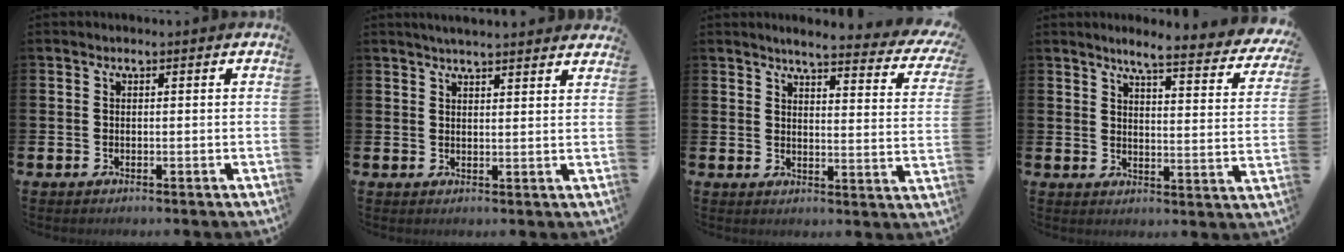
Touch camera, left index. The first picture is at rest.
{"total": 3.4, "force": [3.3, -0.1, 0.6], "torque": [-0.012, -0.014, 0.059]}
{"total": 3.9, "force": [3.6, 0.3, 1.5], "torque": [-0.032, -0.036, 0.053]}
{"total": 5.3, "force": [4.7, 0.3, 2.4], "torque": [-0.049, -0.040, 0.071]}